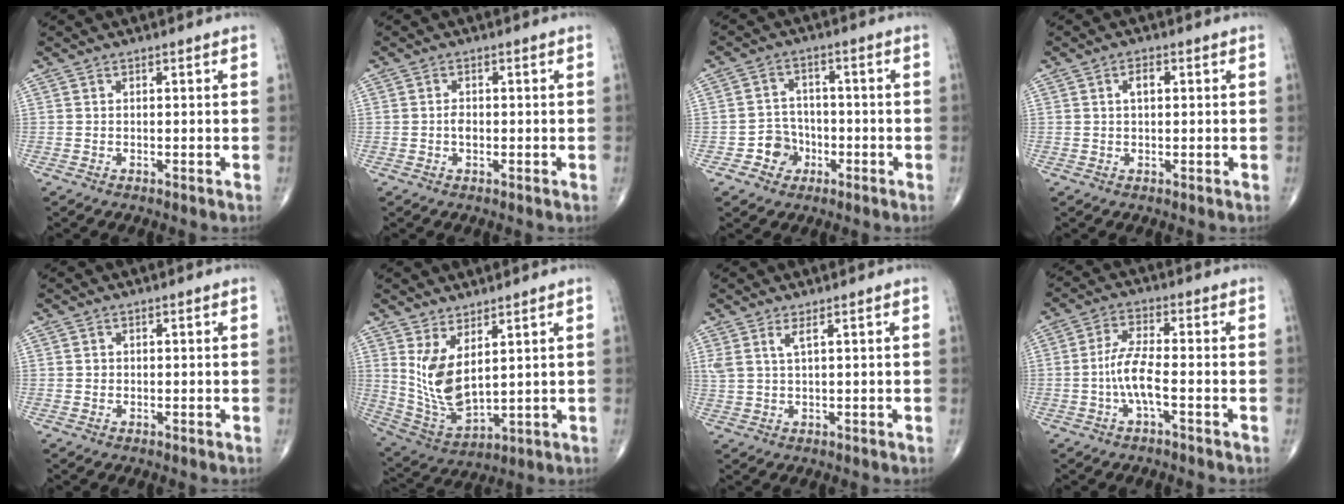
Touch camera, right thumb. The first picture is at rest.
{"total": 1.6, "force": [-0.2, 1.0, 1.2], "torque": [-0.019, 0.002, -0.005]}
{"total": 5.6, "force": [-2.4, 4.9, 1.3], "torque": [0.014, 0.020, -0.041]}
{"total": 2.4, "force": [0.6, 1.3, 2.0], "torque": [-0.033, 0.004, 0.010]}
{"total": 0.6, "force": [0.0, 0.6, 0.1], "torque": [0.002, 0.002, 0.001]}
{"total": 10.4, "force": [3.5, 4.6, 8.6], "torque": [-0.164, -0.036, 0.089]}
{"total": 2.7, "force": [1.4, 0.4, 2.2], "torque": [-0.056, -0.002, 0.036]}
{"total": 6.2, "force": [-1.8, 1.5, 5.7], "torque": [-0.129, 0.020, -0.038]}